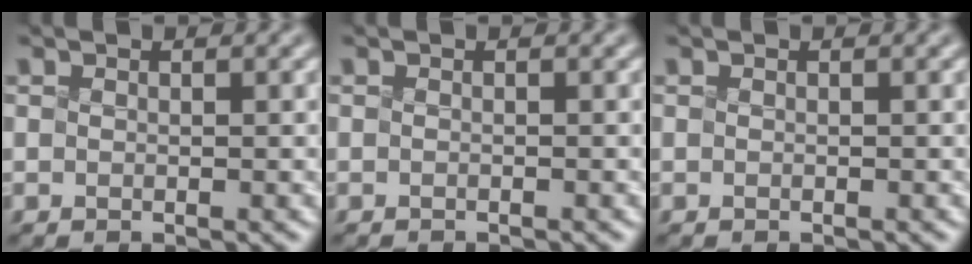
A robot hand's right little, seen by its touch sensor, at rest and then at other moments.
{"total": 1.0, "force": [-1.0, 0.1, 0.2], "torque": [0.003, -0.004, -0.016]}
{"total": 0.0}